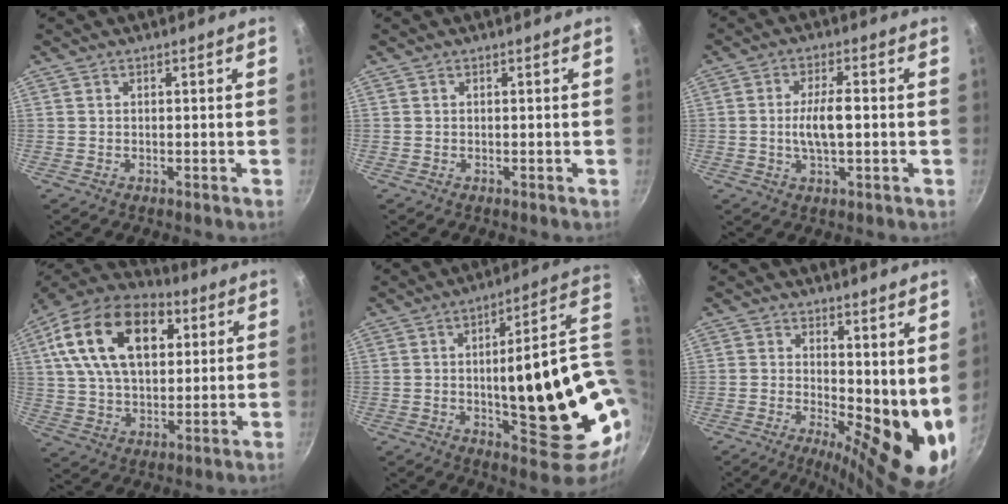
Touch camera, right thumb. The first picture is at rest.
{"total": 0.0}
{"total": 6.7, "force": [-0.4, 2.5, 6.2], "torque": [-0.111, 0.011, -0.008]}
{"total": 22.6, "force": [7.1, 13.8, 16.3], "torque": [-0.269, 0.005, 0.112]}
{"total": 26.1, "force": [0.2, 8.7, 24.6], "torque": [-0.311, -0.006, 0.016]}
{"total": 12.4, "force": [1.0, 4.8, 11.3], "torque": [-0.134, -0.021, 0.021]}